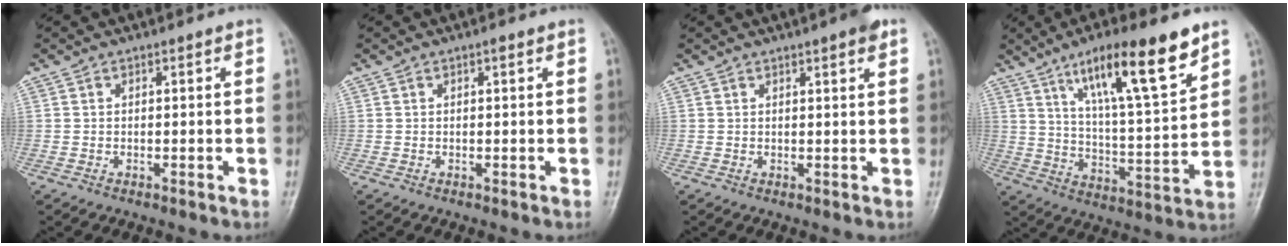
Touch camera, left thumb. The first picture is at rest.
{"total": 0.8, "force": [0.3, 0.2, 0.7], "torque": [-0.011, 0.002, 0.002]}
{"total": 3.1, "force": [1.9, 0.4, 2.5], "torque": [-0.031, -0.005, 0.022]}
{"total": 17.7, "force": [10.5, 3.4, 13.8], "torque": [-0.212, -0.045, 0.182]}